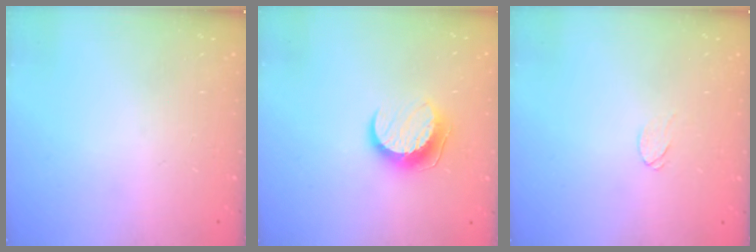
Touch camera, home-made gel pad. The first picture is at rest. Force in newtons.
{"total": 9.7, "press": 9.7, "slide": 0.5}
{"total": 3.1, "press": 3.1, "slide": 0.2}